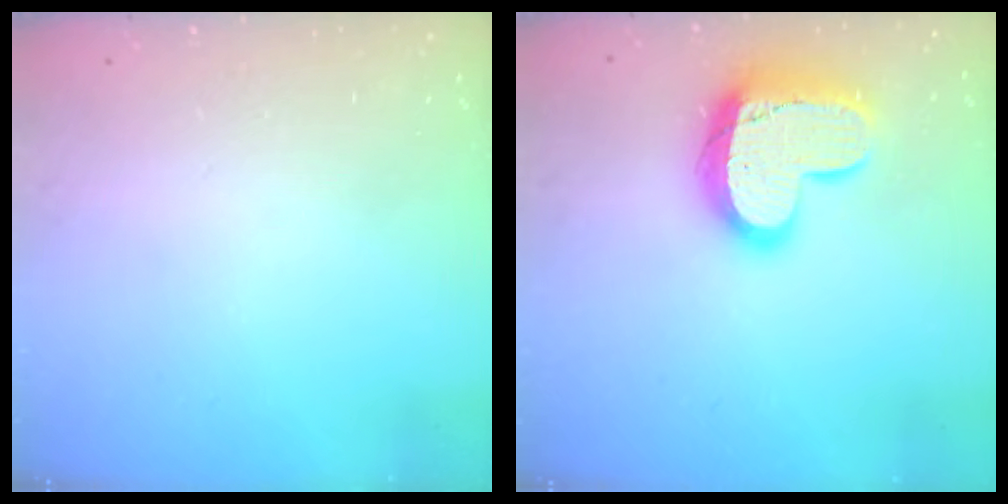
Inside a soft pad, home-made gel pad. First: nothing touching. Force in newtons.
{"total": 19.0, "press": 19.0, "slide": 1.5}